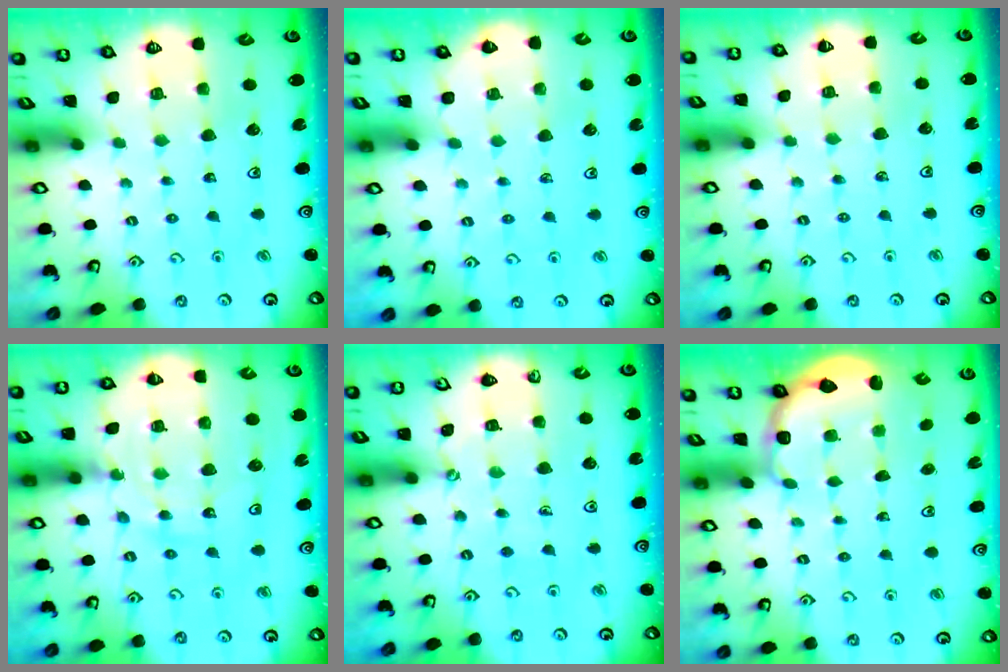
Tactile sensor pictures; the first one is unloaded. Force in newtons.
{"total": 2.5, "press": 2.5, "slide": 0.3}
{"total": 2.5, "press": 2.5, "slide": 0.5}
{"total": 12.7, "press": 12.5, "slide": 2.4}
{"total": 1.6, "press": 1.6, "slide": 0.5}
{"total": 2.7, "press": 2.0, "slide": 1.9}